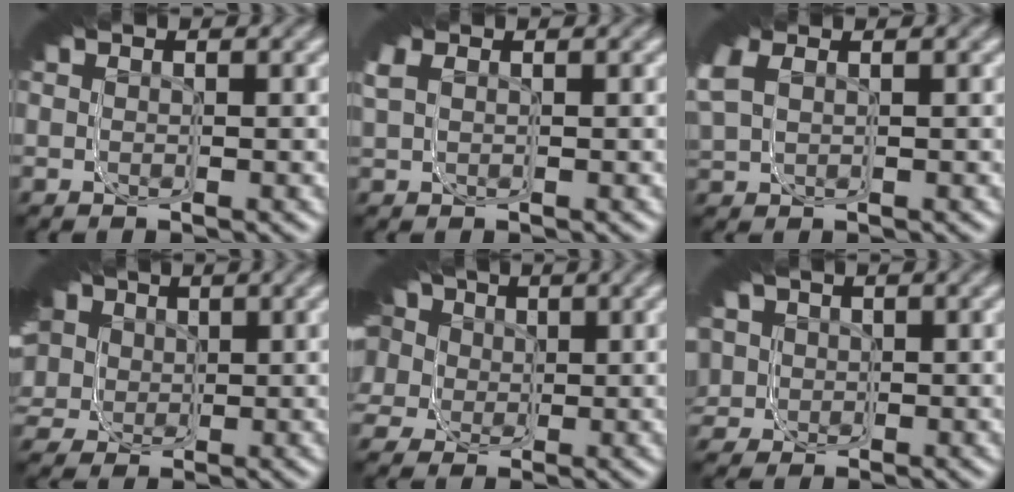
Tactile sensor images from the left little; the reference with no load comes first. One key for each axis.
{"total": 2.3, "fx": 0.7, "fy": 1.7, "fz": 1.3, "tx": -0.030, "ty": 0.007, "tz": 0.007}
{"total": 4.1, "fx": 1.0, "fy": 3.3, "fz": 2.3, "tx": -0.062, "ty": 0.007, "tz": 0.009}
{"total": 11.8, "fx": 0.6, "fy": 9.1, "fz": 7.4, "tx": -0.115, "ty": -0.004, "tz": -0.007}
{"total": 11.4, "fx": 0.5, "fy": 8.0, "fz": 8.1, "tx": -0.118, "ty": 0.008, "tz": -0.007}
{"total": 8.6, "fx": -0.3, "fy": 7.7, "fz": 3.9, "tx": -0.084, "ty": -0.022, "tz": -0.012}